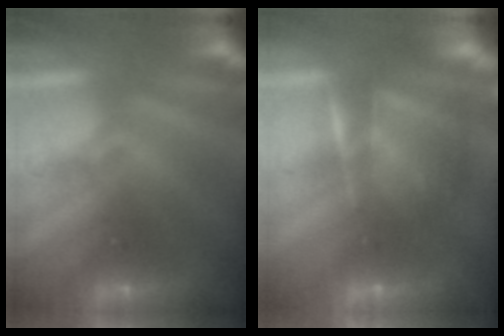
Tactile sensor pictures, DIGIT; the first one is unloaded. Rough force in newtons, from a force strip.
{"total": 6.5}